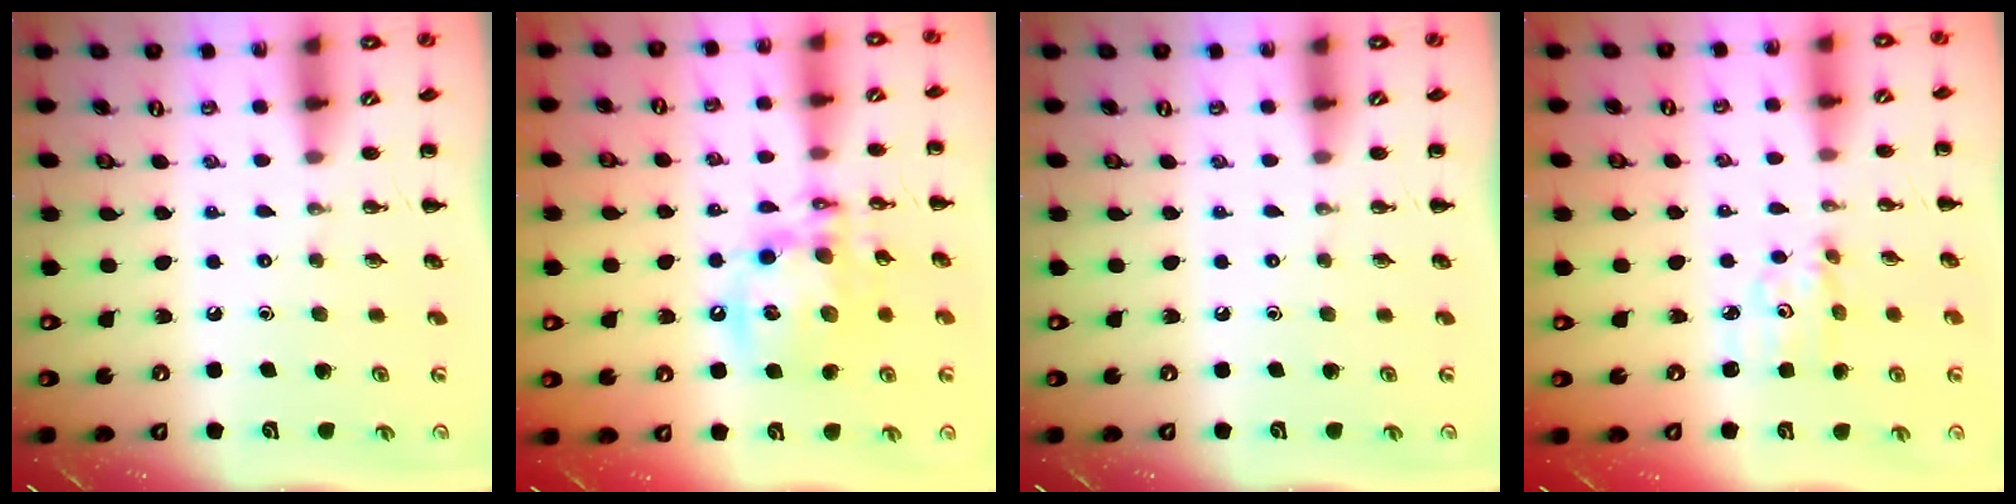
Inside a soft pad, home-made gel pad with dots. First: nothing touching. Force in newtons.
{"total": 14.4, "press": 14.1, "slide": 3.0}
{"total": 0.0}
{"total": 3.2, "press": 3.2, "slide": 0.1}